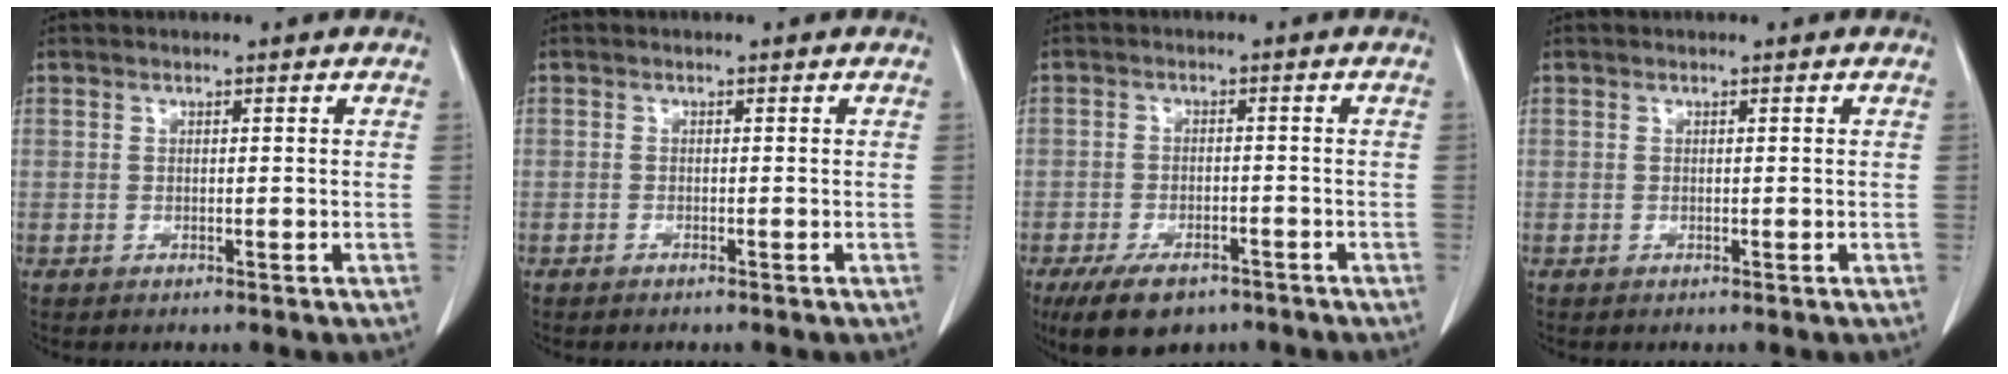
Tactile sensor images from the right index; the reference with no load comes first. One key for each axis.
{"total": 0.5, "fx": -0.5, "fy": 0.0, "fz": 0.1, "tx": -0.007, "ty": -0.001, "tz": -0.009}
{"total": 8.1, "fx": -5.8, "fy": 3.8, "fz": 4.1, "tx": -0.071, "ty": -0.003, "tz": -0.093}
{"total": 0.0}